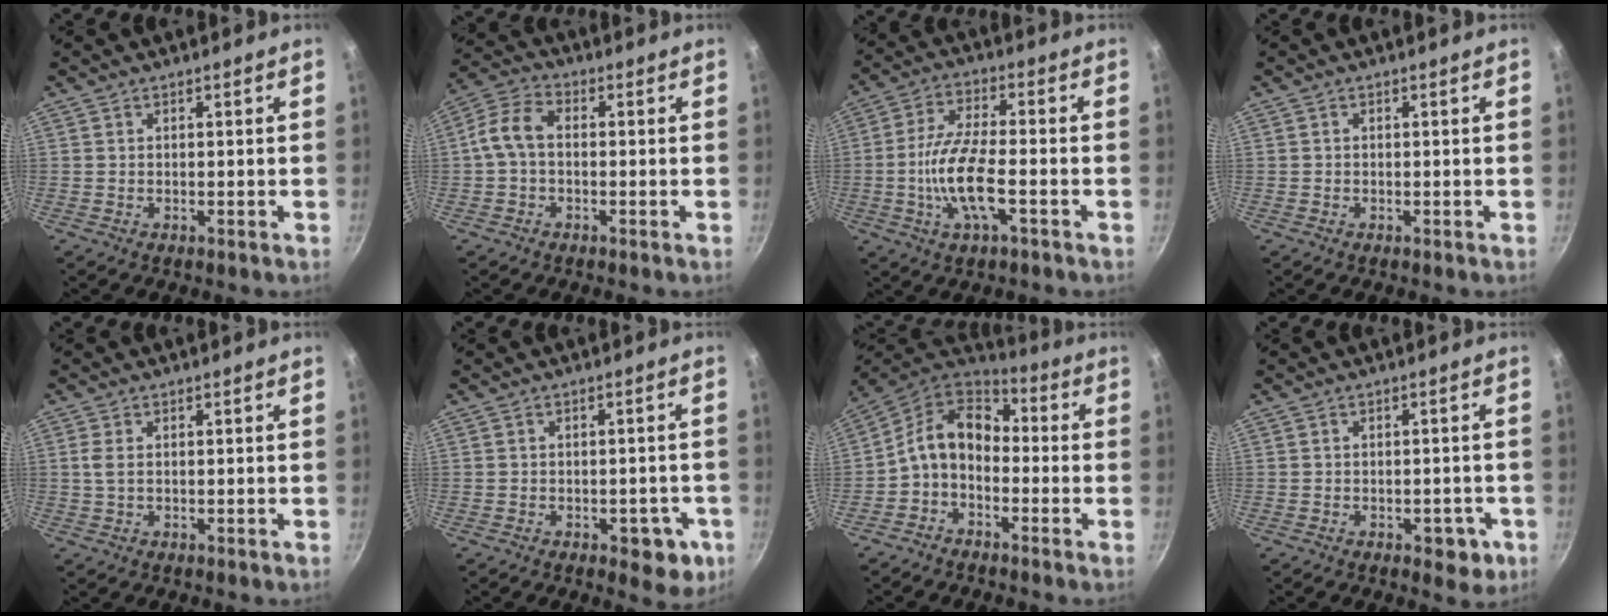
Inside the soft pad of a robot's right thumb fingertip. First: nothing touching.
{"total": 7.1, "force": [-0.2, 4.5, 5.5], "torque": [-0.109, 0.025, -0.015]}
{"total": 11.6, "force": [-2.8, 3.8, 10.5], "torque": [-0.219, 0.021, -0.054]}
{"total": 0.0}
{"total": 2.1, "force": [0.2, 1.2, 1.7], "torque": [-0.050, 0.001, 0.002]}
{"total": 6.3, "force": [-2.9, 3.2, 4.6], "torque": [-0.031, 0.014, -0.032]}
{"total": 11.4, "force": [-2.1, 8.3, 7.5], "torque": [-0.113, 0.065, -0.054]}
{"total": 4.6, "force": [-2.1, 2.5, 3.2], "torque": [-0.019, 0.009, -0.024]}